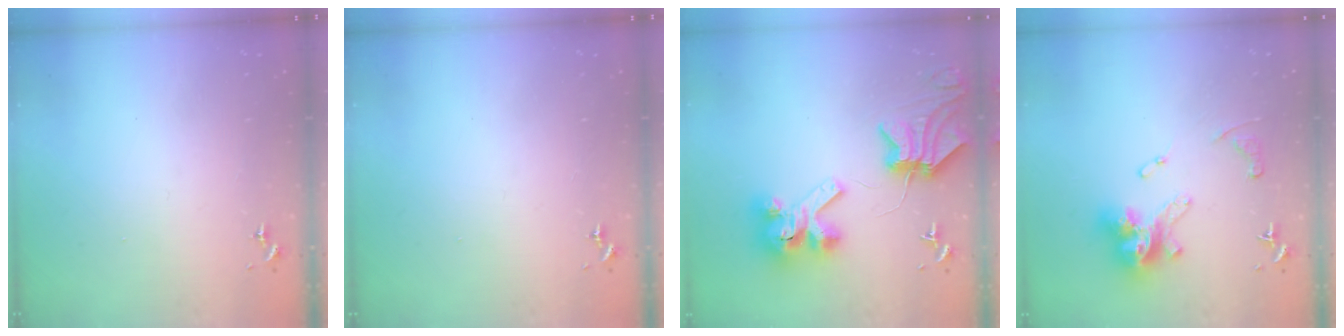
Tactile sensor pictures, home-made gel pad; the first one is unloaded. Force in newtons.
{"total": 0.0}
{"total": 10.2, "press": 10.1, "slide": 1.5}
{"total": 15.9, "press": 15.8, "slide": 1.8}